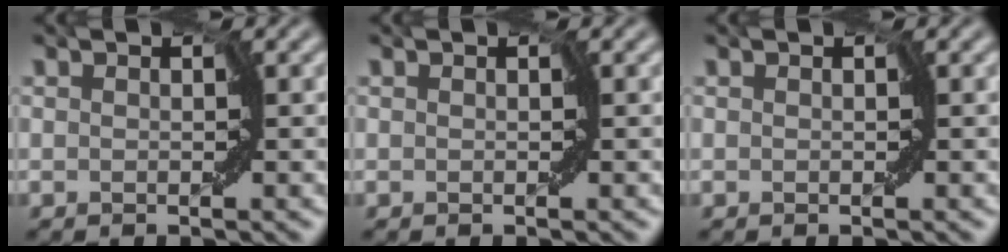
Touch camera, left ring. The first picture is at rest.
{"total": 0.0}
{"total": 0.0}